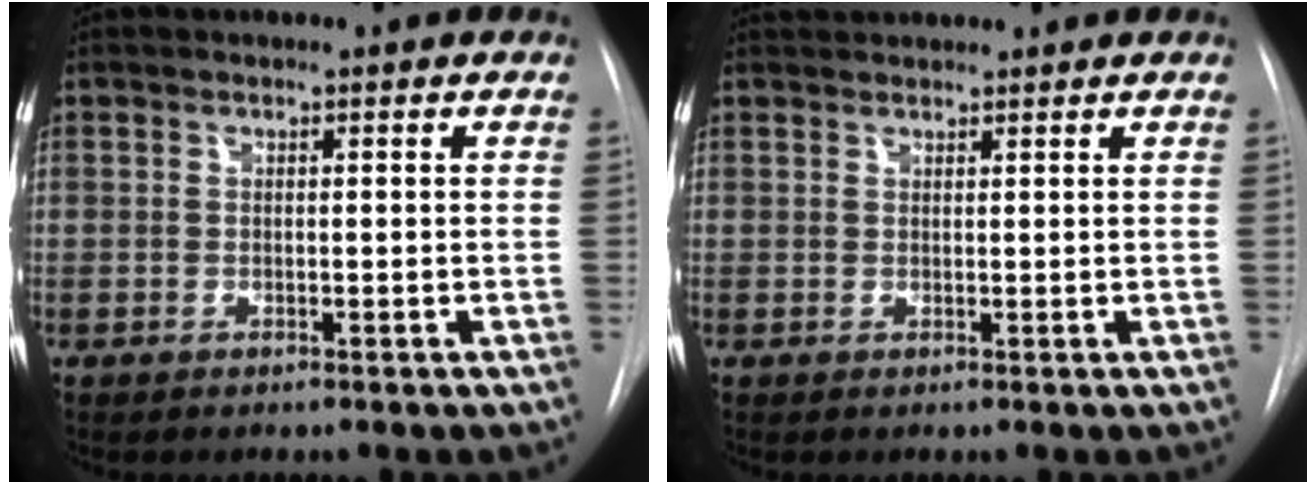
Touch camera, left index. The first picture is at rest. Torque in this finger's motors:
{"motor_torque": [-0.10, -0.57, 0.09, 0.05]}